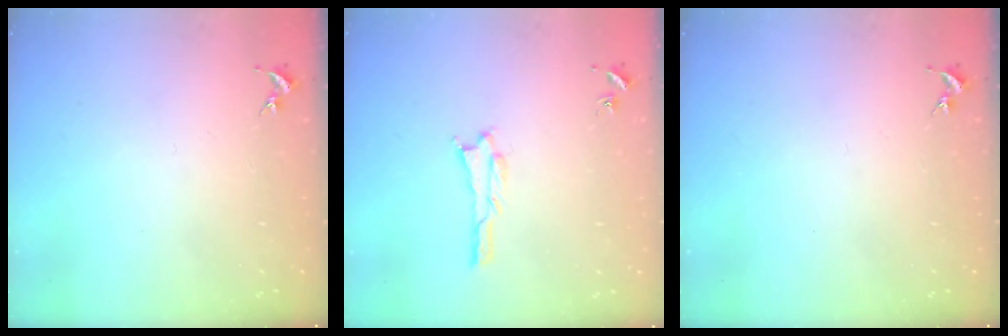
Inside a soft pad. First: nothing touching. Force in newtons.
{"total": 1.1, "press": 1.1, "slide": 0.1}
{"total": 0.0}